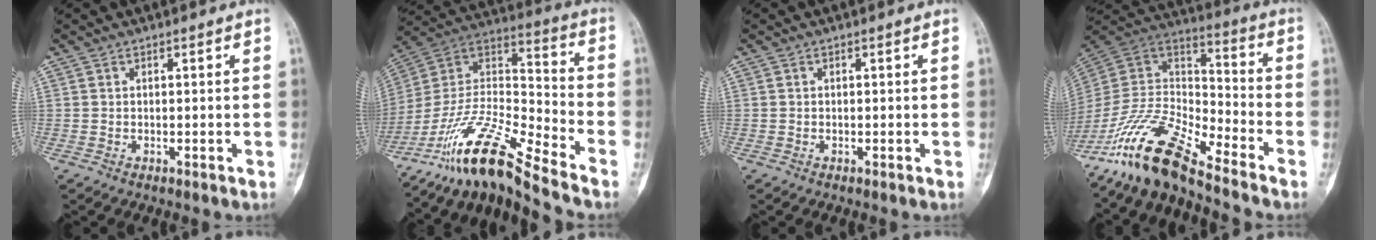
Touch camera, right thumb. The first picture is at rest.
{"total": 17.1, "force": [-13.8, 1.6, 9.9], "torque": [-0.200, 0.087, -0.260]}
{"total": 0.0}
{"total": 16.1, "force": [-13.0, 3.6, 8.8], "torque": [-0.165, 0.083, -0.257]}